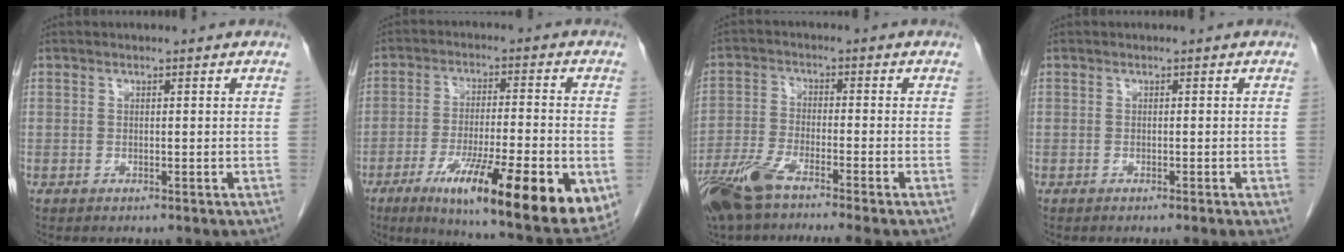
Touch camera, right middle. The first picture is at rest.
{"total": 21.8, "force": [-8.7, 3.3, 19.7], "torque": [-0.247, -0.038, -0.126]}
{"total": 9.5, "force": [-7.1, 0.5, 6.3], "torque": [-0.125, -0.023, -0.131]}
{"total": 2.0, "force": [-1.0, 0.2, 1.8], "torque": [-0.019, -0.005, -0.011]}